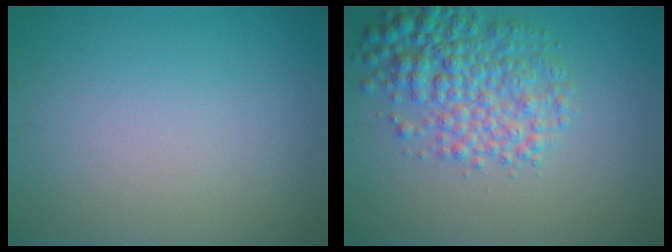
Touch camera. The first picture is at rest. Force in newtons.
{"total": 5.5, "press": 5.5, "slide": 0.1}